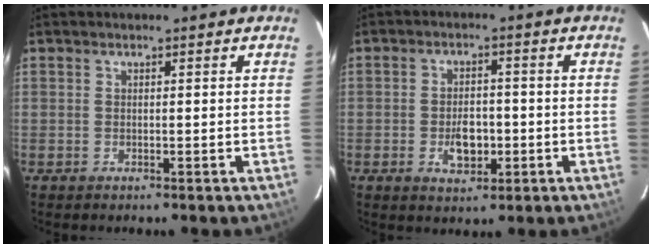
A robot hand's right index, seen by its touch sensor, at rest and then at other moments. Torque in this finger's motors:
{"motor_torque": [0.12, -0.07, 0.16, 0.03]}